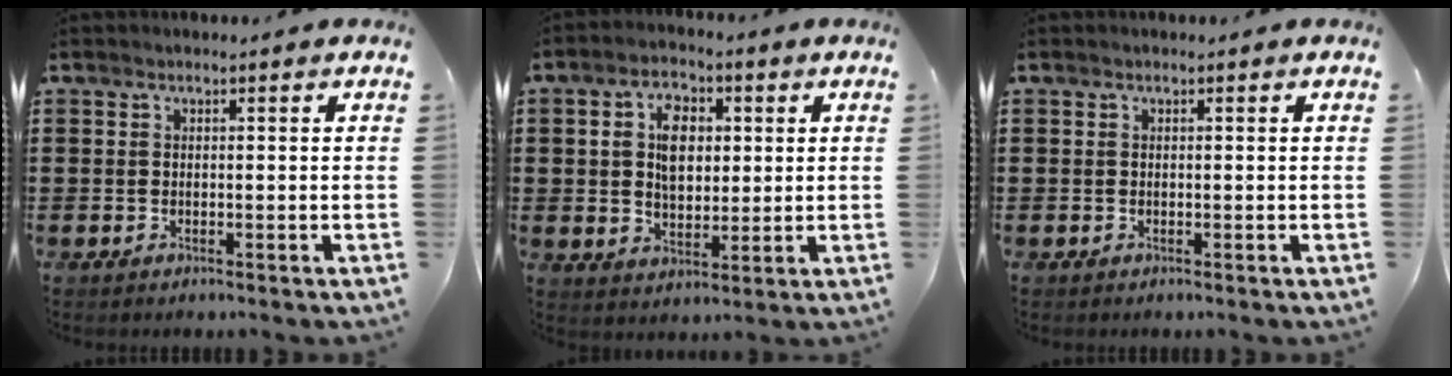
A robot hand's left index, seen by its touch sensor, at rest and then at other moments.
{"total": 6.8, "force": [1.6, 4.4, 4.8], "torque": [-0.092, 0.012, 0.022]}
{"total": 0.0}